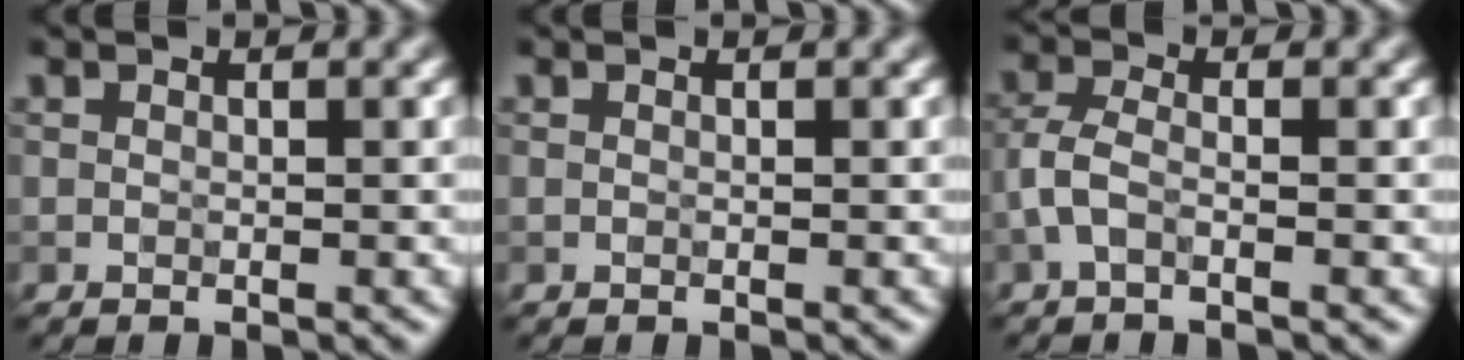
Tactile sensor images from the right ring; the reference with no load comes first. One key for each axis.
{"total": 0.0}
{"total": 2.3, "fx": -1.0, "fy": 0.9, "fz": 1.9, "tx": -0.047, "ty": 0.004, "tz": -0.029}